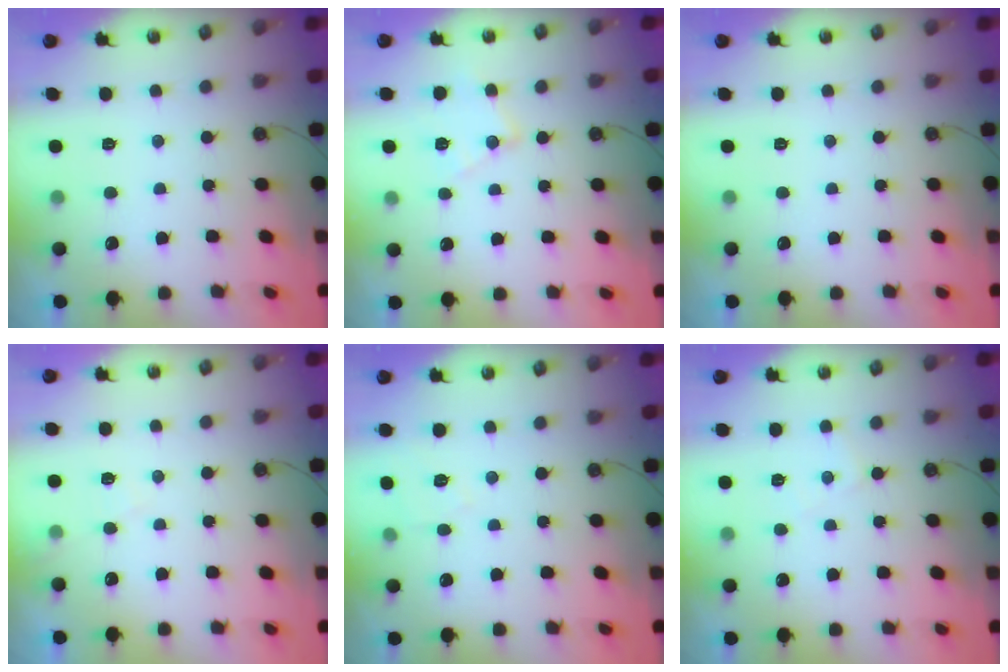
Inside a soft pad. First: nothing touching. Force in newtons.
{"total": 8.6, "press": 8.6, "slide": 0.4}
{"total": 0.0}
{"total": 6.3, "press": 6.2, "slide": 0.7}
{"total": 4.7, "press": 4.7, "slide": 0.6}
{"total": 4.8, "press": 4.8, "slide": 0.5}